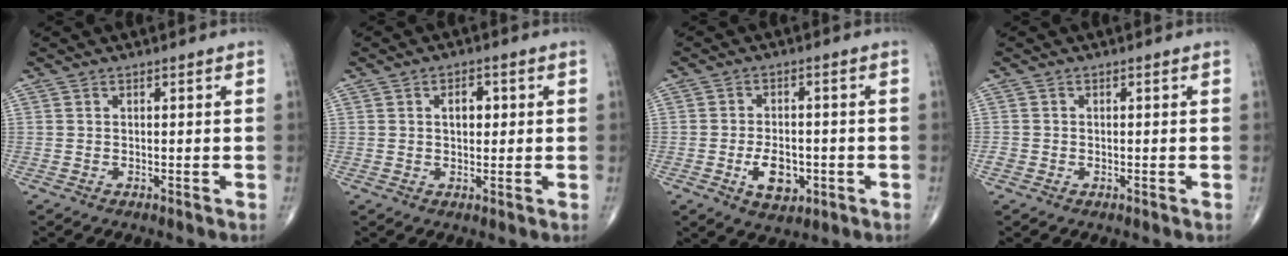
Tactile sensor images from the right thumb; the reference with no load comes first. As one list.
[{"total": 3.7, "force": [0.8, 2.3, 2.9], "torque": [-0.033, 0.001, 0.011]}, {"total": 6.9, "force": [-2.1, 4.2, 5.0], "torque": [-0.064, 0.003, -0.031]}, {"total": 1.0, "force": [-0.3, 0.8, 0.4], "torque": [-0.006, 0.002, -0.009]}]